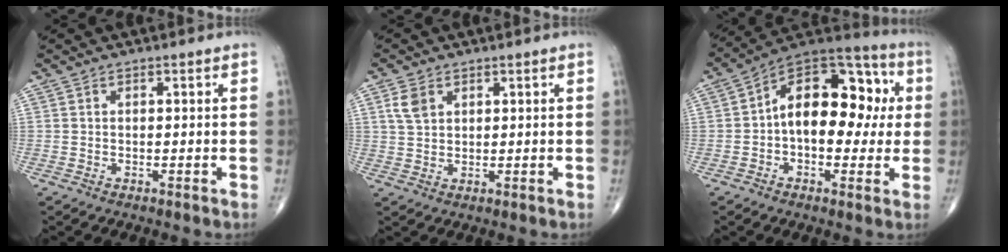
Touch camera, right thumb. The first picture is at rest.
{"total": 3.8, "force": [1.7, 2.6, 2.3], "torque": [-0.041, 0.000, 0.038]}
{"total": 18.5, "force": [1.1, 11.1, 14.8], "torque": [-0.176, 0.043, 0.007]}